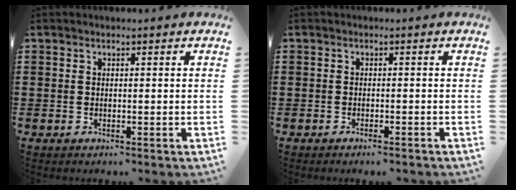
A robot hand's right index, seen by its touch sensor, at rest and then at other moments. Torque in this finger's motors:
{"motor_torque": [0.10, -0.10, 0.07, 0.03]}